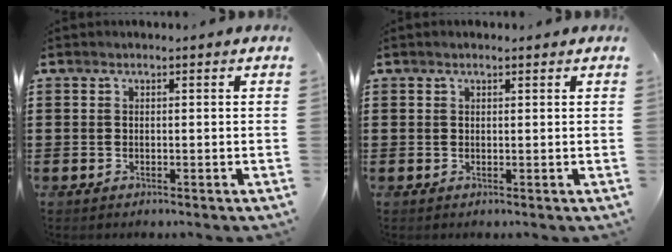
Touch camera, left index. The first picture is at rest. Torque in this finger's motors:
{"motor_torque": [2.14, 0.00, -0.20, -0.03]}